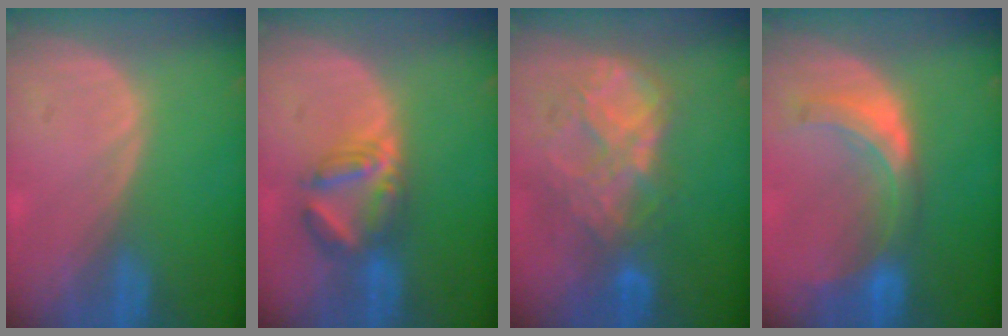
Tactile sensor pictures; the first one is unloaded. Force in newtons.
{"total": 6.0, "press": 5.9, "slide": 0.7}
{"total": 9.0, "press": 7.7, "slide": 4.7}
{"total": 7.8, "press": 6.9, "slide": 3.7}